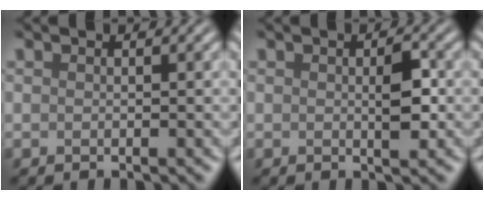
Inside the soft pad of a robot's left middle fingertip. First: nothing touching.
{"total": 1.9, "force": [-0.1, 0.5, 1.9], "torque": [-0.036, -0.002, 0.002]}